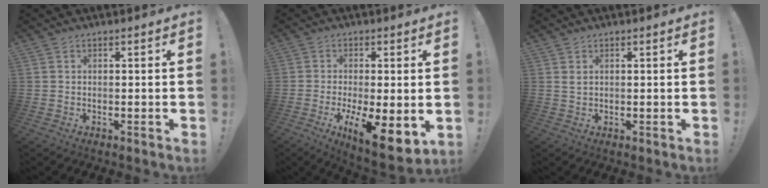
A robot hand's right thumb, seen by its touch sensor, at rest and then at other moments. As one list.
[{"total": 11.3, "force": [-2.9, 3.5, 10.4], "torque": [-0.140, 0.002, -0.036]}, {"total": 1.3, "force": [0.7, 0.3, 1.0], "torque": [-0.015, -0.002, 0.012]}]